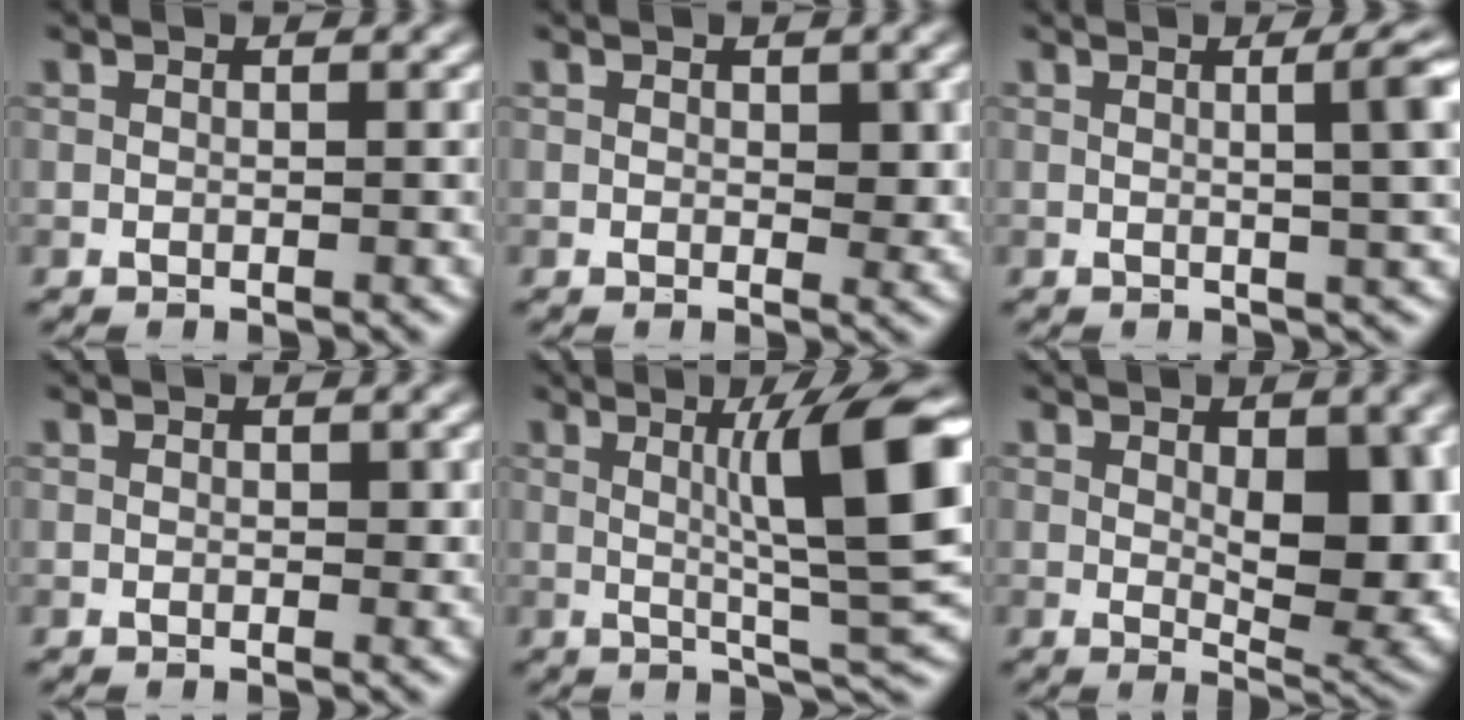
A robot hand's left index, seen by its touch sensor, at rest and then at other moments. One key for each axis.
{"total": 1.9, "fx": 0.4, "fy": 1.1, "fz": 1.5, "tx": -0.016, "ty": -0.005, "tz": 0.008}
{"total": 4.6, "fx": 0.7, "fy": 1.2, "fz": 4.4, "tx": -0.048, "ty": 0.014, "tz": 0.007}
{"total": 0.7, "fx": 0.2, "fy": 0.5, "fz": 0.5, "tx": -0.003, "ty": -0.003, "tz": 0.001}
{"total": 9.4, "fx": 1.6, "fy": 1.2, "fz": 9.2, "tx": -0.122, "ty": 0.001, "tz": 0.030}
{"total": 8.7, "fx": 0.4, "fy": 4.2, "fz": 7.6, "tx": -0.111, "ty": -0.012, "tz": 0.021}